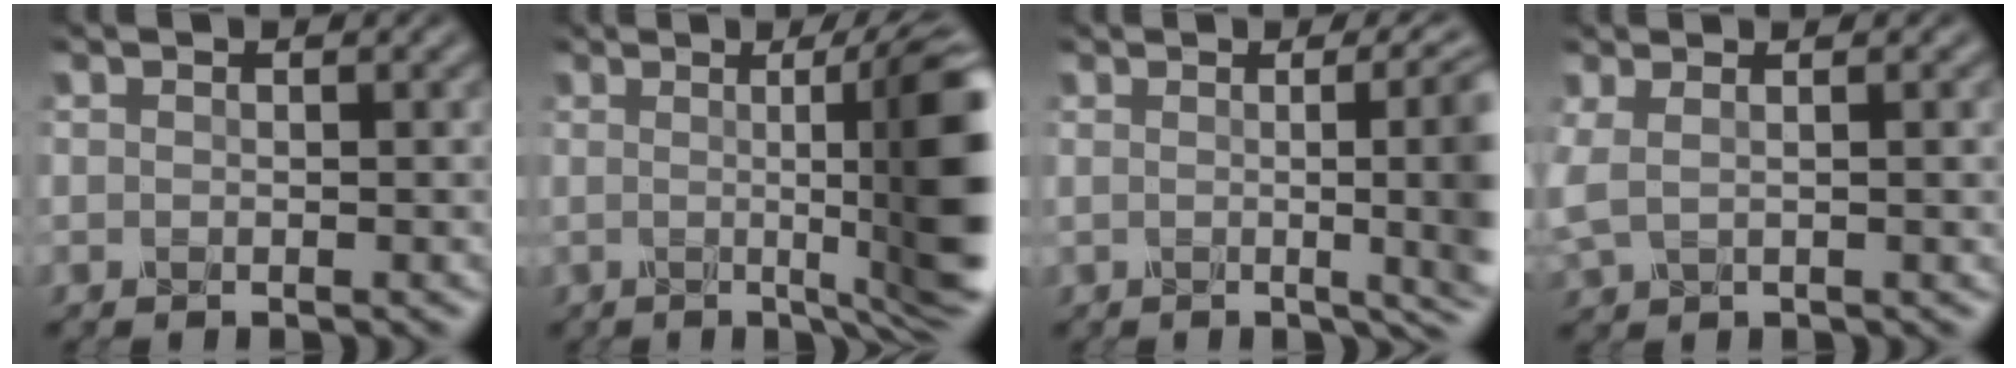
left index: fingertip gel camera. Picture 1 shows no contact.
{"total": 13.3, "force": [0.3, 3.1, 12.9], "torque": [-0.121, 0.001, 0.009]}
{"total": 12.7, "force": [0.4, 5.1, 11.6], "torque": [-0.079, 0.024, -0.007]}
{"total": 3.4, "force": [0.7, 1.4, 3.0], "torque": [-0.056, 0.005, 0.010]}